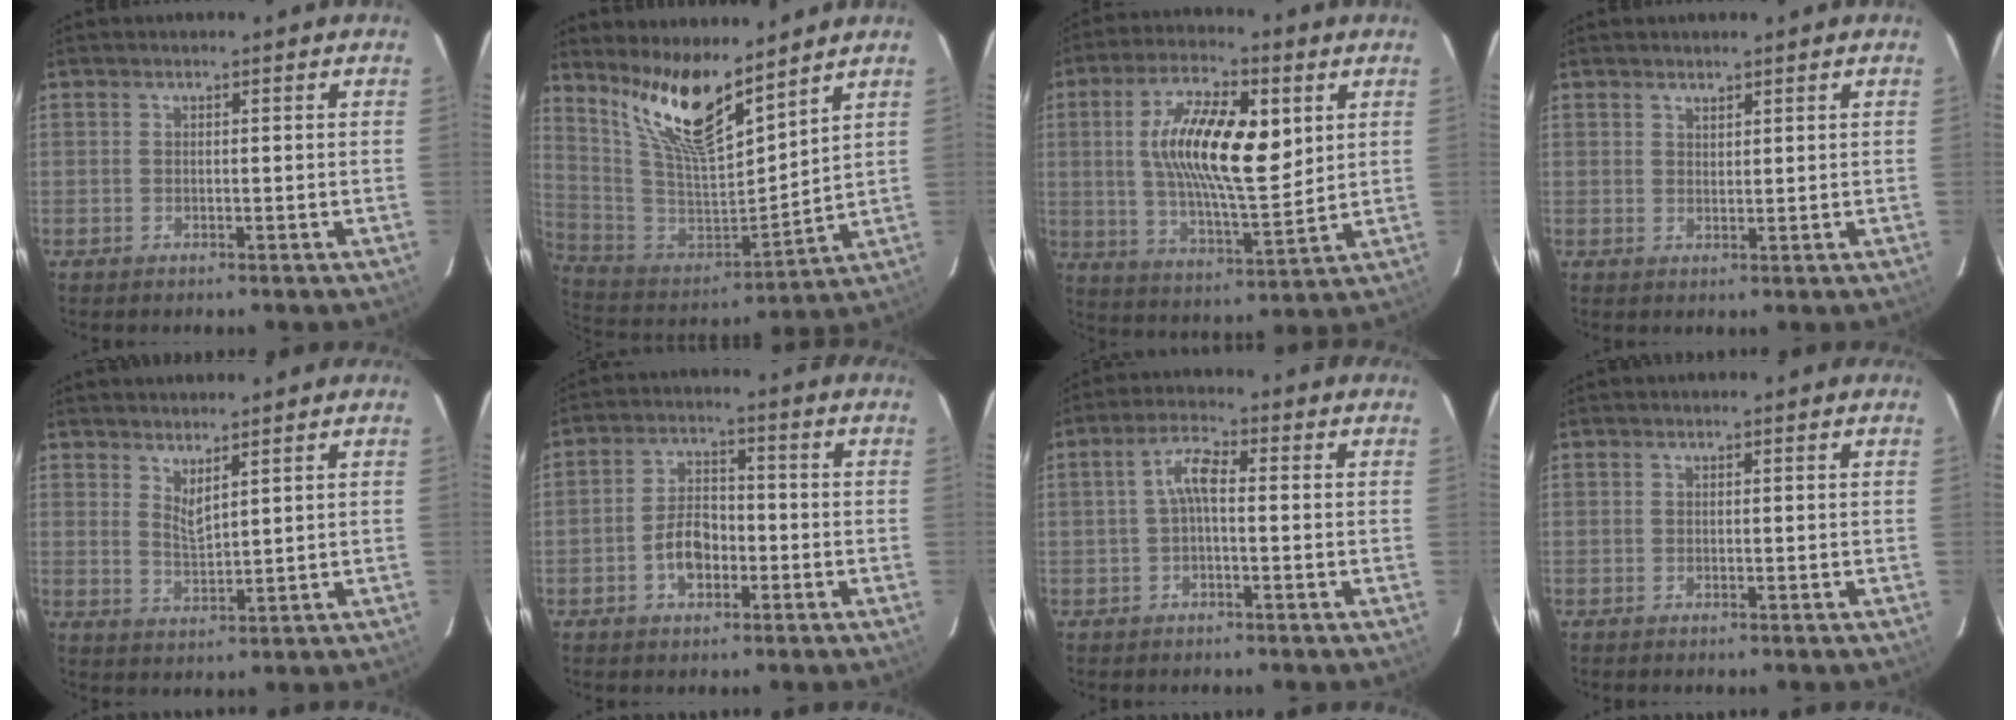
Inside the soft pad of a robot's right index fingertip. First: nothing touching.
{"total": 16.5, "force": [12.1, 4.0, 10.6], "torque": [-0.201, -0.012, 0.240]}
{"total": 17.2, "force": [4.2, 6.1, 15.5], "torque": [-0.282, 0.006, 0.076]}
{"total": 1.5, "force": [1.3, 0.5, 0.3], "torque": [-0.001, 0.000, 0.024]}
{"total": 3.5, "force": [2.8, 0.5, 2.0], "torque": [-0.036, -0.009, 0.047]}
{"total": 6.5, "force": [-2.5, 4.0, 4.4], "torque": [-0.086, 0.016, -0.039]}
{"total": 4.1, "force": [-0.3, 1.3, 3.9], "torque": [-0.080, 0.014, -0.007]}
{"total": 0.0}